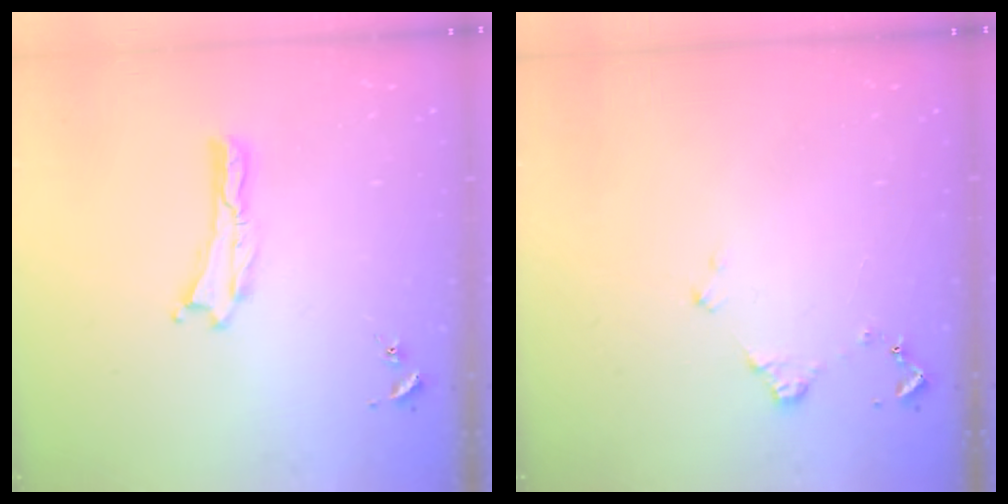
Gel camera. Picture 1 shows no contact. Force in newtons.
{"total": 1.2, "press": 1.2, "slide": 0.2}